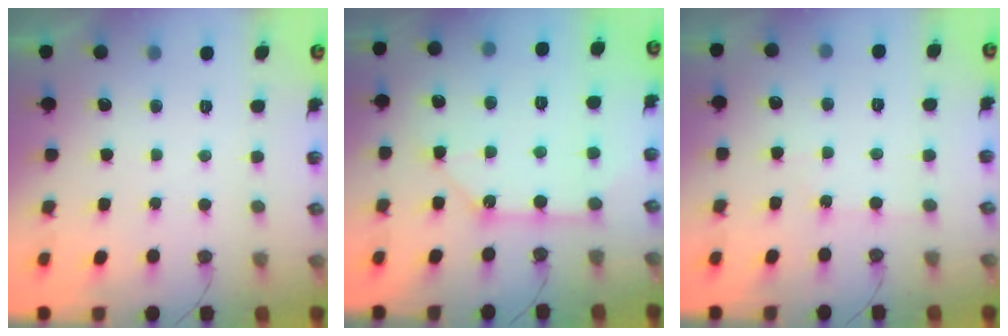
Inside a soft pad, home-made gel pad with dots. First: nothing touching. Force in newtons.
{"total": 9.7, "press": 9.7, "slide": 0.9}
{"total": 2.1, "press": 2.0, "slide": 0.3}